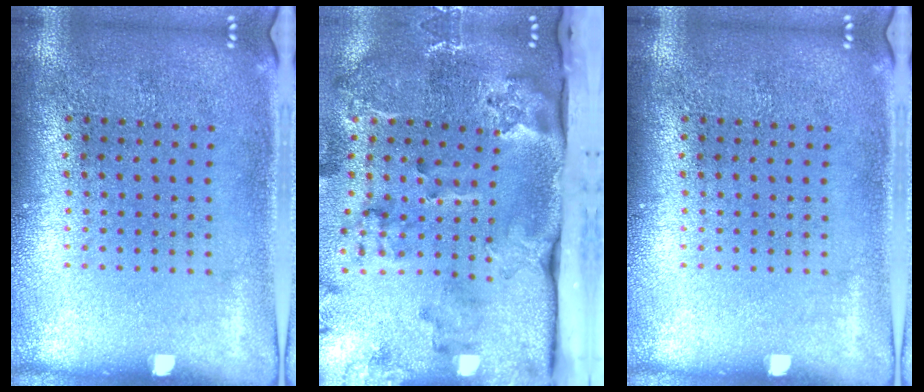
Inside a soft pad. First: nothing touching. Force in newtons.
{"total": 3.9, "press": 2.7, "slide": 2.8}
{"total": 0.0}